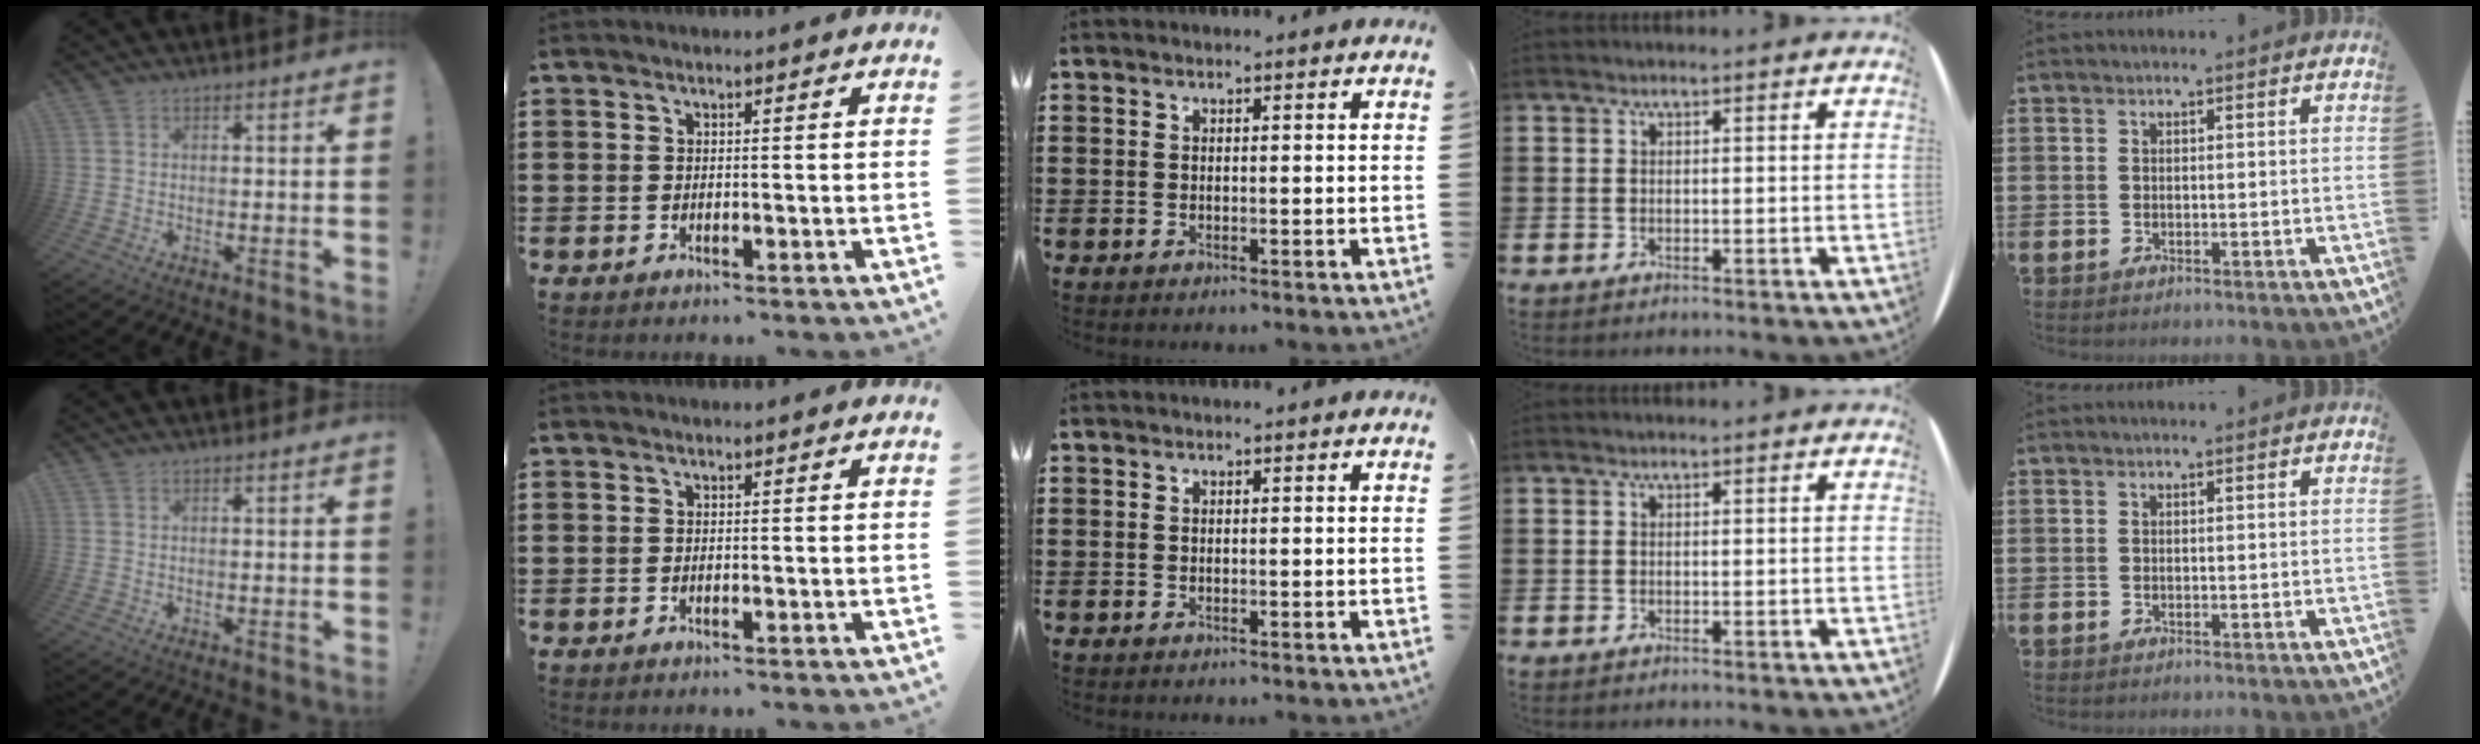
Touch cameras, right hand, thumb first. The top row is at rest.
{}